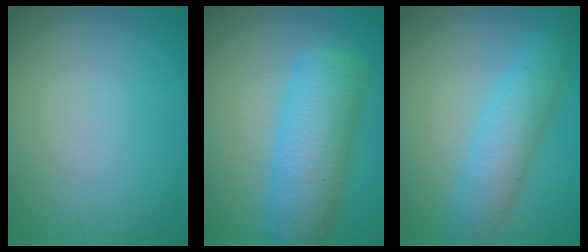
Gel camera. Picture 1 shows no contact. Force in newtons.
{"total": 7.2, "press": 7.2, "slide": 0.4}
{"total": 4.5, "press": 4.5, "slide": 0.1}